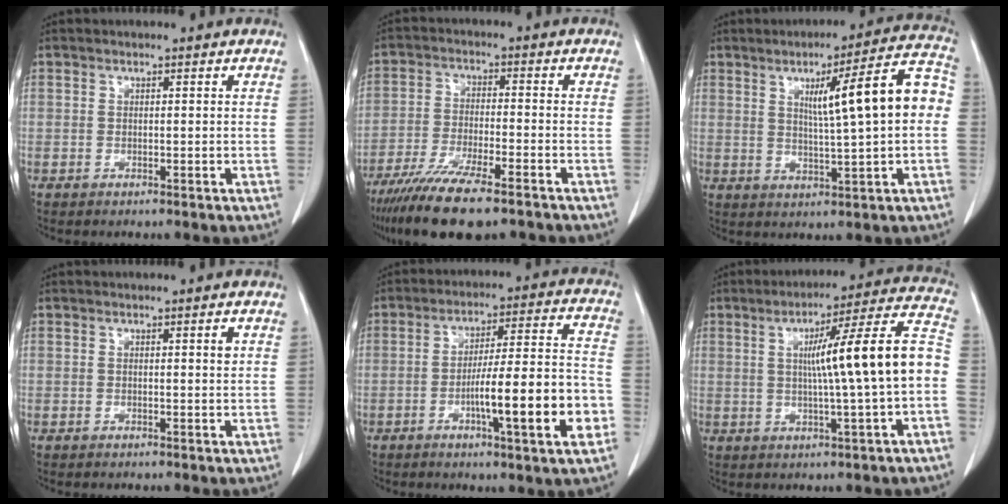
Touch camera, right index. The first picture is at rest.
{"total": 14.2, "force": [-10.7, 2.1, 9.0], "torque": [-0.168, -0.036, -0.180]}
{"total": 12.9, "force": [1.6, 0.5, 12.8], "torque": [-0.179, 0.025, 0.023]}
{"total": 0.9, "force": [0.3, 0.0, 0.9], "torque": [-0.014, 0.001, 0.003]}
{"total": 16.0, "force": [-5.1, 1.0, 15.1], "torque": [-0.235, 0.007, -0.077]}
{"total": 14.6, "force": [-0.2, -0.6, 14.6], "torque": [-0.206, 0.024, -0.005]}